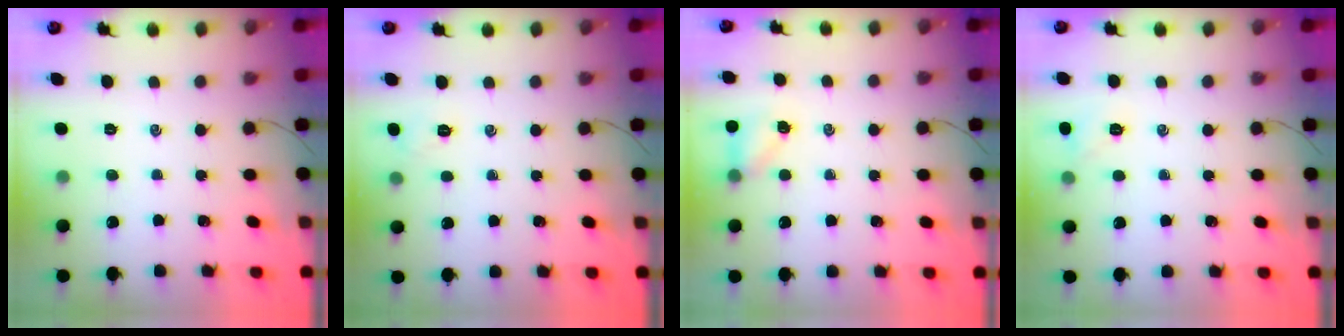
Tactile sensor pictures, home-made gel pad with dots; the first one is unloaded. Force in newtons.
{"total": 4.0, "press": 3.9, "slide": 1.2}
{"total": 4.4, "press": 4.3, "slide": 1.1}
{"total": 6.5, "press": 6.3, "slide": 1.6}